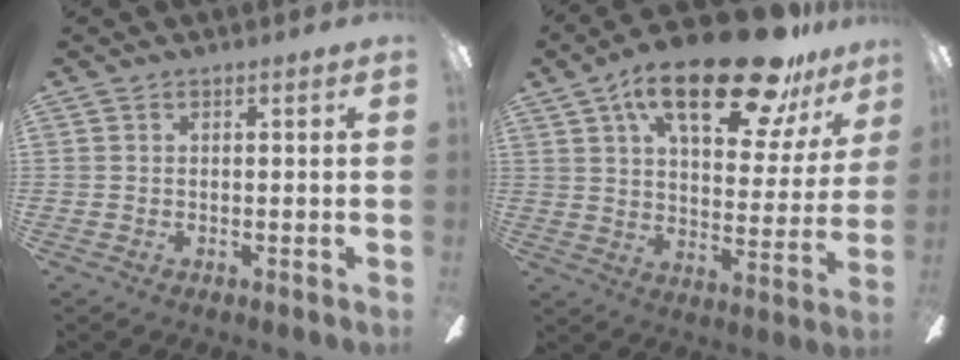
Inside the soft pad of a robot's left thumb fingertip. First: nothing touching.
{"total": 24.2, "force": [15.2, 8.9, 16.6], "torque": [-0.259, -0.079, 0.248]}